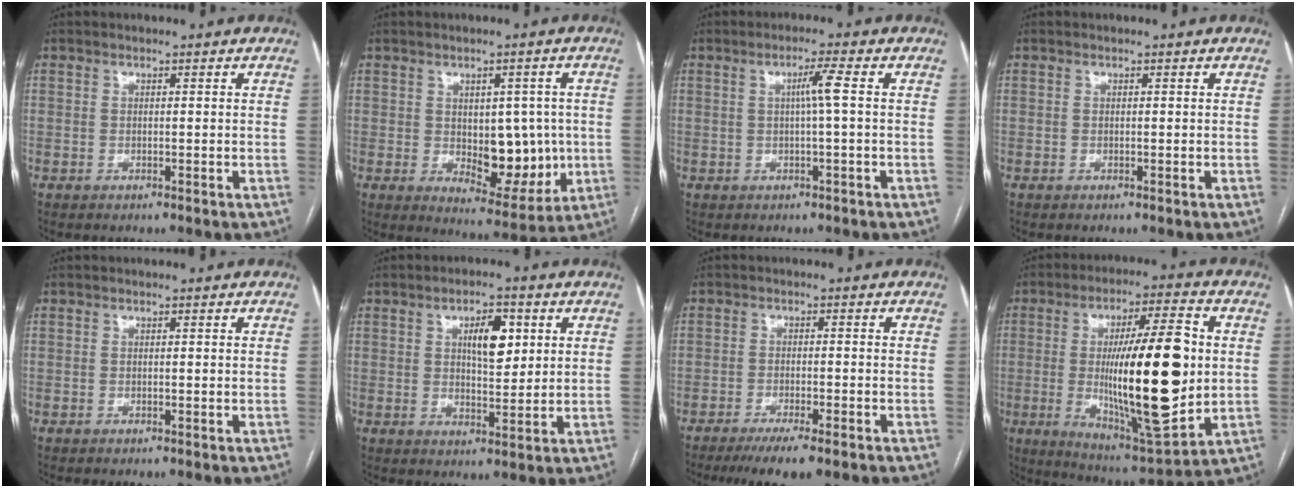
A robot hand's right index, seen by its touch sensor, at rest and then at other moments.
{"total": 9.7, "force": [-0.4, 5.2, 8.1], "torque": [-0.097, 0.001, 0.011]}
{"total": 3.1, "force": [0.3, -0.7, 3.0], "torque": [-0.053, 0.003, 0.005]}
{"total": 0.0}
{"total": 0.0}
{"total": 6.3, "force": [2.1, 2.4, 5.5], "torque": [-0.090, 0.006, 0.039]}
{"total": 7.0, "force": [-5.0, 1.3, 4.6], "torque": [-0.064, -0.012, -0.076]}
{"total": 22.1, "force": [0.1, 4.0, 21.8], "torque": [-0.370, -0.006, 0.007]}